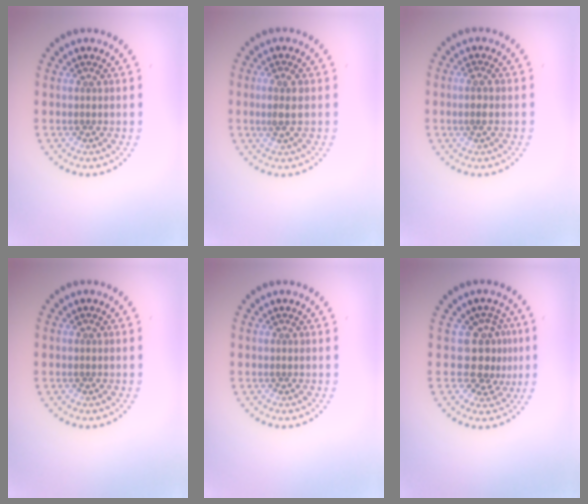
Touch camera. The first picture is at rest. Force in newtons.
{"total": 1.8, "press": 1.6, "slide": 0.9}
{"total": 1.1, "press": 0.8, "slide": 0.8}
{"total": 0.0}
{"total": 0.0}
{"total": 3.4, "press": 2.8, "slide": 1.9}